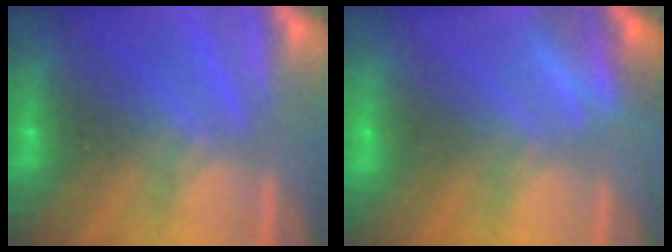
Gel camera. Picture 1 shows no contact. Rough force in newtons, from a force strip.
{"total": 2.7}